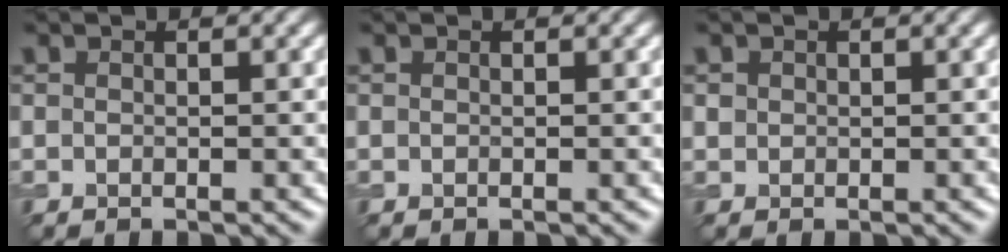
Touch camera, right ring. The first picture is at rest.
{"total": 0.0}
{"total": 0.6, "force": [0.2, 0.6, 0.0], "torque": [0.004, -0.002, 0.004]}